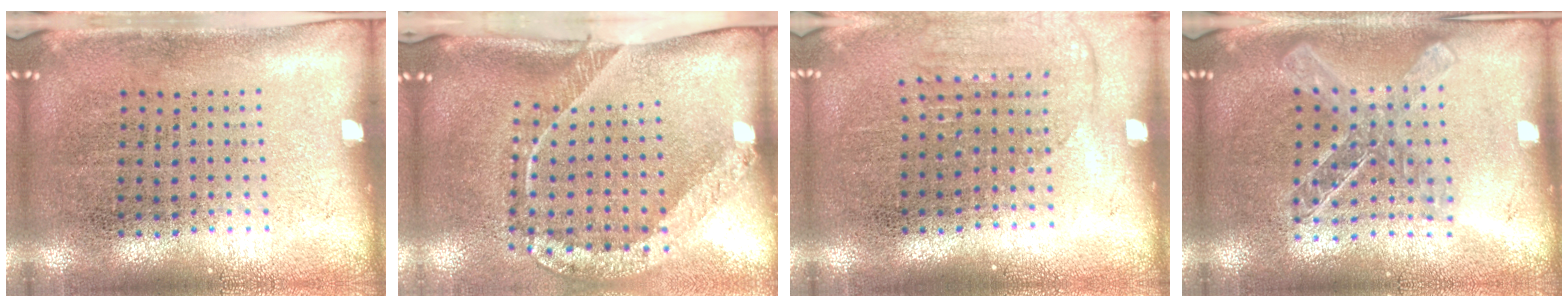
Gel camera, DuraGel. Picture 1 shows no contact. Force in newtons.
{"total": 2.4, "press": 1.6, "slide": 1.8}
{"total": 1.4, "press": 1.2, "slide": 0.6}
{"total": 1.7, "press": 1.5, "slide": 0.8}